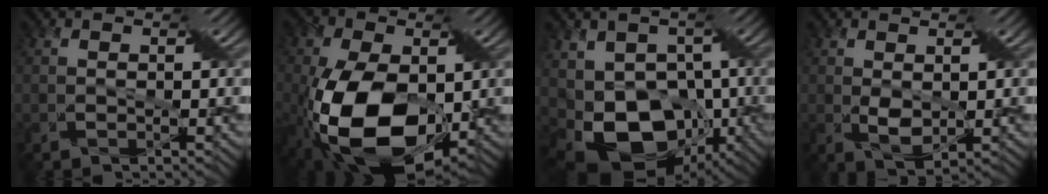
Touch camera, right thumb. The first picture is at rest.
{"total": 16.5, "force": [-4.0, 9.5, 12.9], "torque": [-0.255, -0.045, -0.061]}
{"total": 13.4, "force": [-4.1, 9.5, 8.5], "torque": [-0.158, -0.023, -0.063]}
{"total": 2.7, "force": [0.7, 1.4, 2.3], "torque": [-0.056, -0.004, 0.015]}